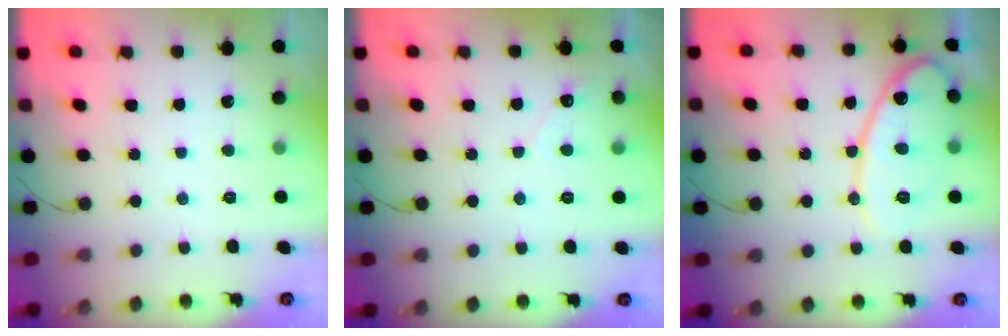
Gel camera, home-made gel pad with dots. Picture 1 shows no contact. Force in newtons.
{"total": 2.4, "press": 2.4, "slide": 0.2}
{"total": 14.7, "press": 14.7, "slide": 1.1}